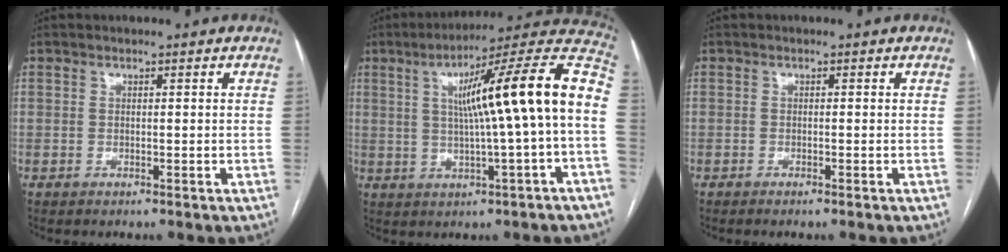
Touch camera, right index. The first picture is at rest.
{"total": 18.9, "force": [1.5, 0.0, 18.8], "torque": [-0.266, 0.035, 0.015]}
{"total": 0.6, "force": [-0.3, 0.0, 0.5], "torque": [-0.008, 0.002, -0.005]}